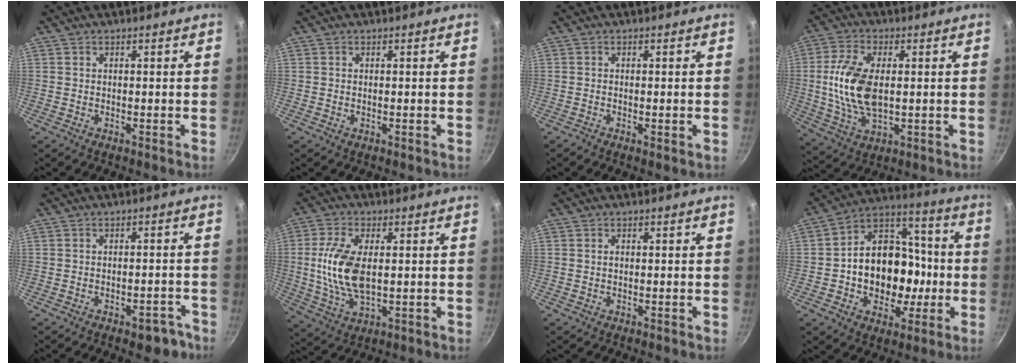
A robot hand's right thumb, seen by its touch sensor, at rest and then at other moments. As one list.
[{"total": 0.0}, {"total": 1.1, "force": [-0.4, 0.3, 0.9], "torque": [-0.020, 0.000, -0.007]}, {"total": 12.9, "force": [0.6, 7.0, 10.8], "torque": [-0.211, 0.003, 0.011]}, {"total": 5.4, "force": [-3.3, 2.8, 3.1], "torque": [-0.011, 0.037, -0.026]}, {"total": 11.9, "force": [0.6, 6.0, 10.2], "torque": [-0.205, -0.003, 0.012]}, {"total": 0.6, "force": [0.0, 0.4, 0.4], "torque": [-0.006, 0.003, 0.000]}, {"total": 19.5, "force": [-2.6, 15.0, 12.1], "torque": [-0.152, 0.047, -0.042]}]